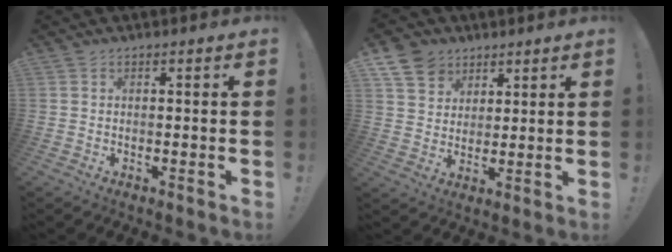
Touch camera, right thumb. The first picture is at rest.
{"total": 9.5, "force": [6.0, 6.9, 2.5], "torque": [-0.040, -0.036, 0.119]}